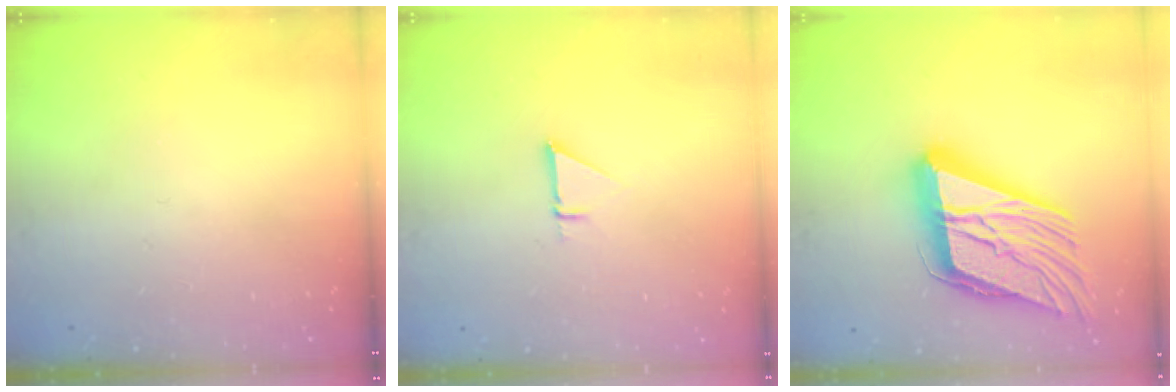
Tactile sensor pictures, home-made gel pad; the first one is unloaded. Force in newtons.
{"total": 1.4, "press": 1.4, "slide": 0.0}
{"total": 27.8, "press": 27.3, "slide": 5.1}